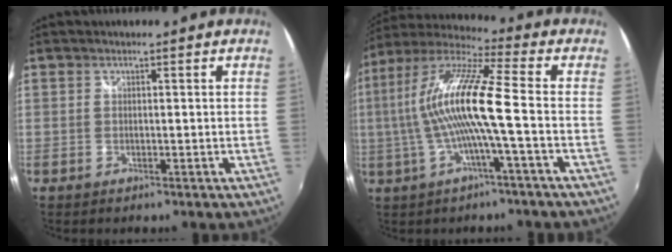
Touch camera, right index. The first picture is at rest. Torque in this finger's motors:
{"motor_torque": [1.62, -0.52, 1.05, 0.21]}